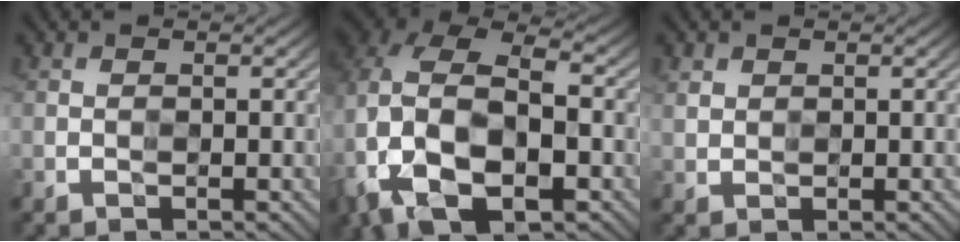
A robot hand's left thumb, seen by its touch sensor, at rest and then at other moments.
{"total": 15.4, "force": [-2.6, 10.4, 11.0], "torque": [-0.266, -0.027, -0.030]}
{"total": 1.7, "force": [0.9, 1.3, 0.5], "torque": [-0.015, -0.002, 0.022]}